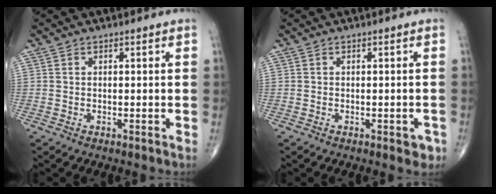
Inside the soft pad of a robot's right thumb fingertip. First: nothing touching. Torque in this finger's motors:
{"motor_torque": [-0.24, 0.09, -0.11, -0.01, 0.01]}